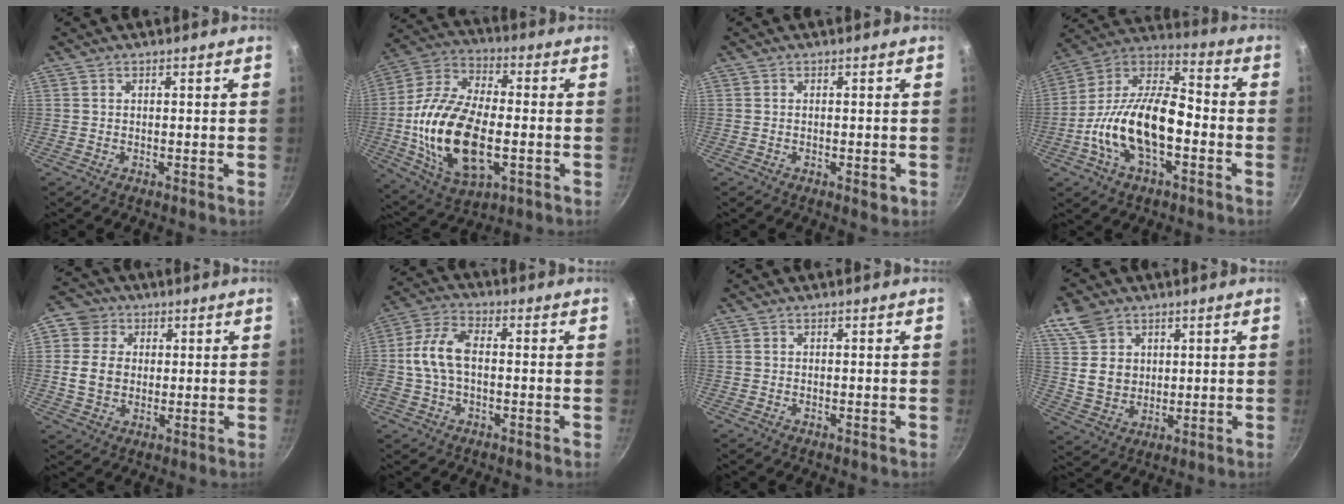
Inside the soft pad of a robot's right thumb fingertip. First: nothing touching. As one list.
[{"total": 22.3, "force": [-3.3, 11.8, 18.6], "torque": [-0.357, 0.020, -0.060]}, {"total": 2.0, "force": [-0.7, 0.8, 1.7], "torque": [-0.025, -0.004, -0.010]}, {"total": 19.8, "force": [-4.8, 10.1, 16.3], "torque": [-0.283, 0.046, -0.108]}, {"total": 8.4, "force": [1.4, 7.3, 3.9], "torque": [-0.041, 0.001, 0.016]}, {"total": 9.8, "force": [-0.4, 5.5, 8.1], "torque": [-0.166, 0.028, -0.022]}, {"total": 0.0}, {"total": 9.9, "force": [4.7, 7.6, 4.3], "torque": [-0.055, -0.021, 0.096]}]